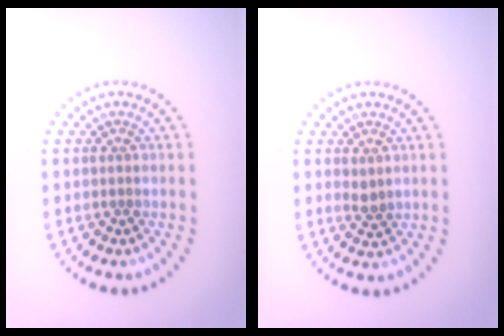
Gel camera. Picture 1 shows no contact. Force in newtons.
{"total": 1.0, "press": 0.9, "slide": 0.3}